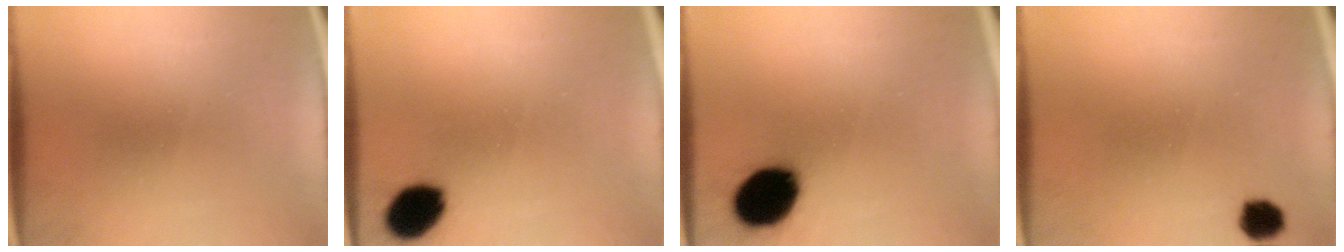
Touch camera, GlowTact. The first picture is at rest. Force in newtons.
{"total": 9.4}
{"total": 14.8}
{"total": 3.9}